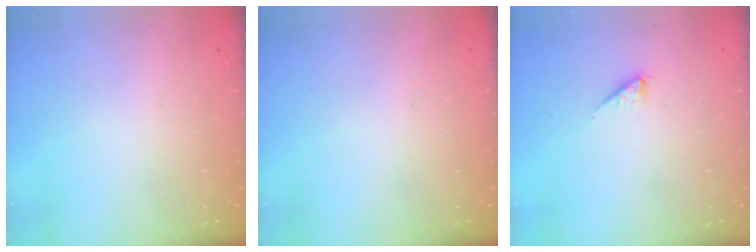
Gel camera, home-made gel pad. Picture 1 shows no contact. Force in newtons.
{"total": 0.0}
{"total": 2.1, "press": 2.1, "slide": 0.2}